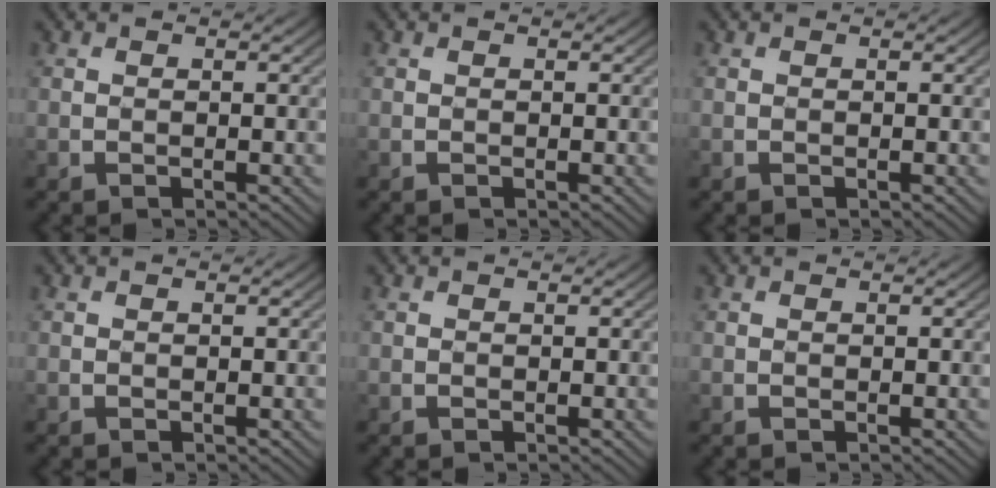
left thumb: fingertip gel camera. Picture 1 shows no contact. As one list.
[{"total": 0.0}, {"total": 0.0}, {"total": 0.0}, {"total": 0.0}, {"total": 0.0}]